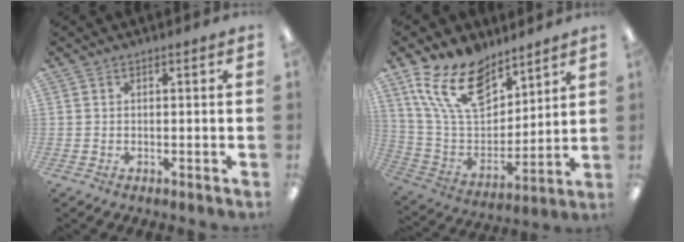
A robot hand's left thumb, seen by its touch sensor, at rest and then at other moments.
{"total": 18.6, "force": [11.9, 10.3, 9.9], "torque": [-0.188, -0.055, 0.221]}